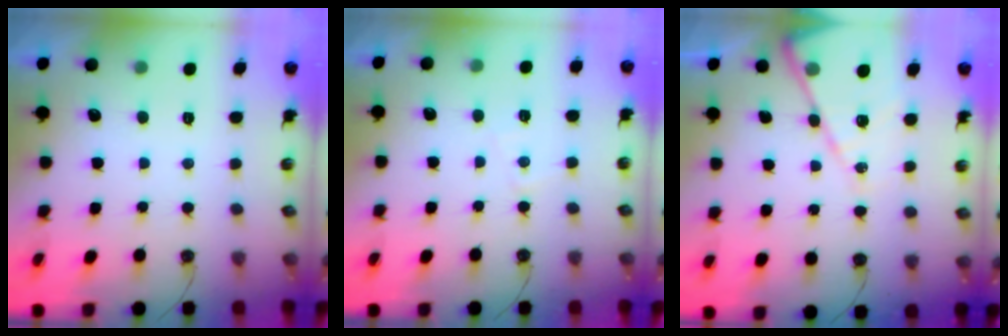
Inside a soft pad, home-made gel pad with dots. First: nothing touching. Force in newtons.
{"total": 5.0, "press": 5.0, "slide": 0.7}
{"total": 14.8, "press": 14.7, "slide": 1.7}